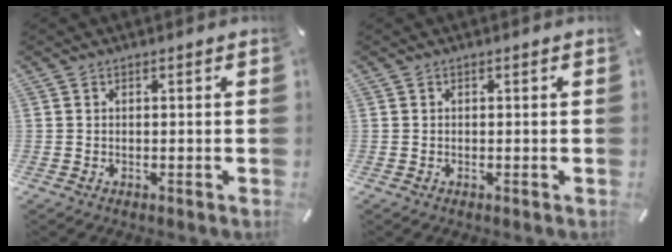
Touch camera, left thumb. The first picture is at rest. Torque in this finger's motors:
{"motor_torque": [0.00, 0.00, -0.03, 0.03, 0.00]}